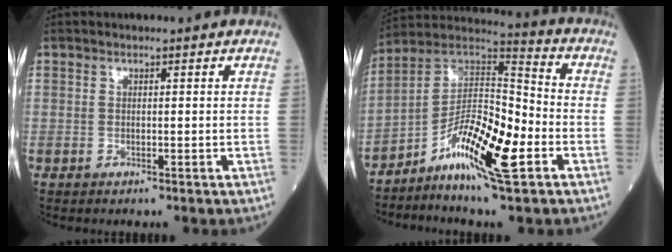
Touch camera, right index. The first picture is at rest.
{"total": 14.4, "force": [-5.8, 2.7, 12.8], "torque": [-0.227, 0.009, -0.107]}